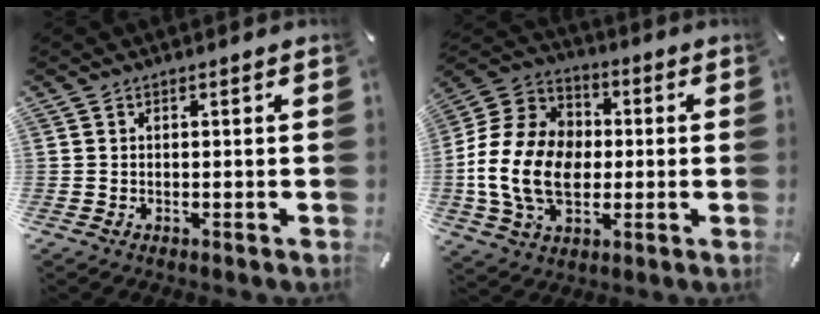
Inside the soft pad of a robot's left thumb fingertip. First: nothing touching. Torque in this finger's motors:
{"motor_torque": [1.22, 2.79, 1.04, 0.02, 0.54]}